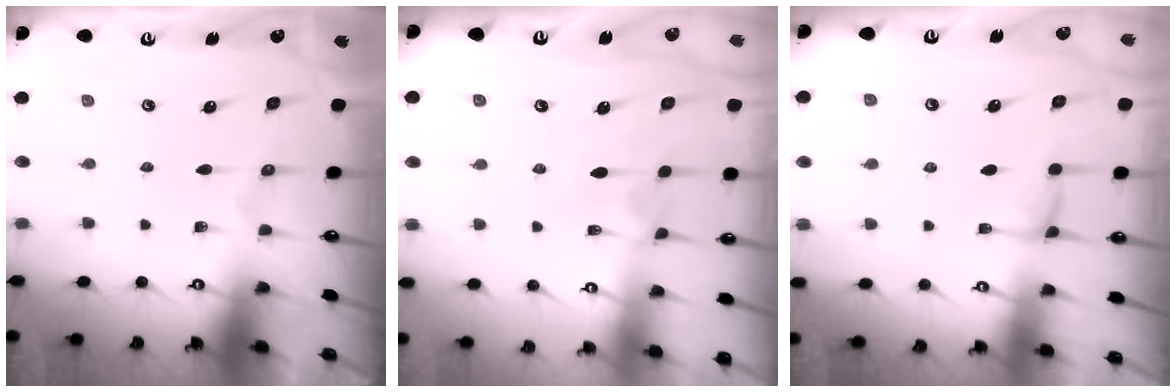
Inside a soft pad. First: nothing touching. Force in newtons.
{"total": 3.3, "press": 3.3, "slide": 0.3}
{"total": 1.5, "press": 1.4, "slide": 0.5}